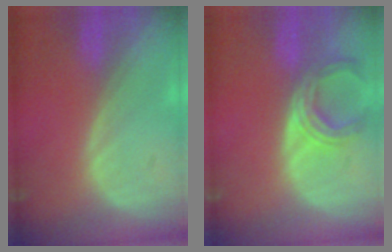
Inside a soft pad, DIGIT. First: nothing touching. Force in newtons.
{"total": 5.7, "press": 5.7, "slide": 0.5}